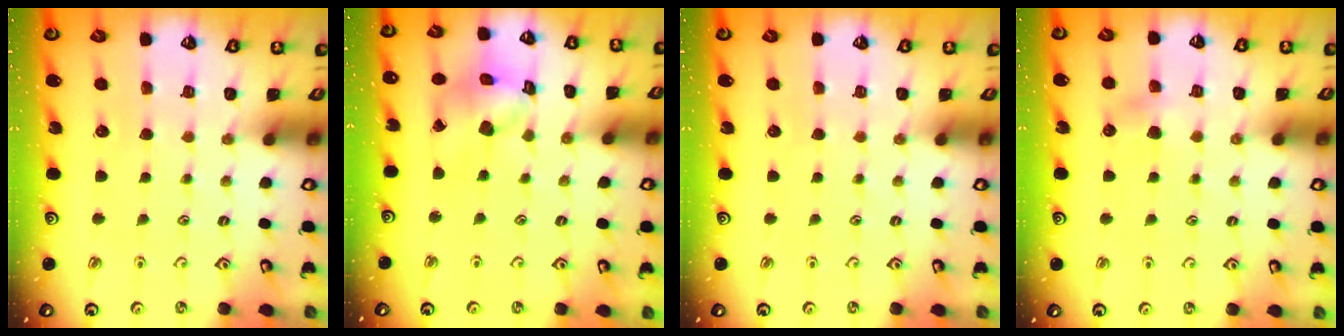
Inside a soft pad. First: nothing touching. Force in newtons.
{"total": 11.7, "press": 11.6, "slide": 1.6}
{"total": 0.0}
{"total": 4.5, "press": 4.5, "slide": 0.4}